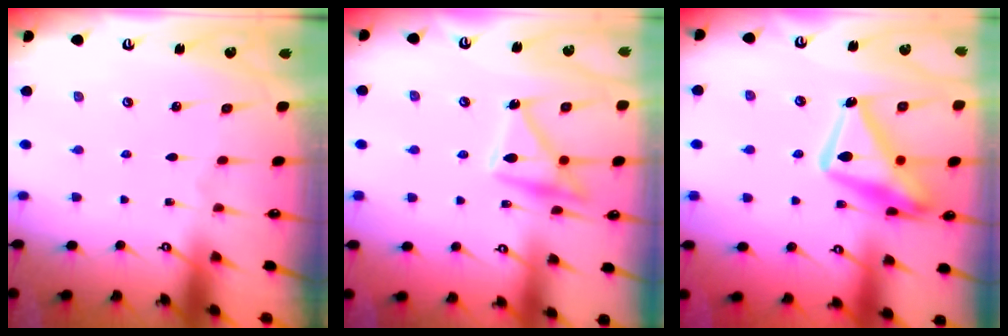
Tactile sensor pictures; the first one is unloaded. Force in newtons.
{"total": 14.9, "press": 14.8, "slide": 1.1}
{"total": 18.6, "press": 18.5, "slide": 1.6}